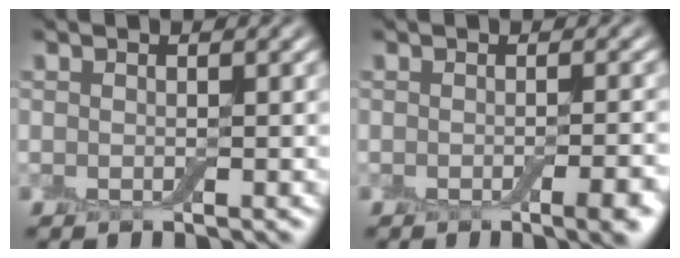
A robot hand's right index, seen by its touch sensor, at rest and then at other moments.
{"total": 3.4, "force": [-1.5, 0.8, 3.0], "torque": [-0.035, -0.001, -0.020]}